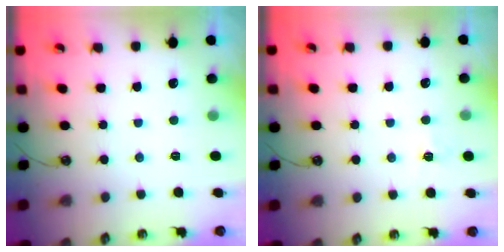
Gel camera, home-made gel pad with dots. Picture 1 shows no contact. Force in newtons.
{"total": 3.3, "press": 3.2, "slide": 0.4}